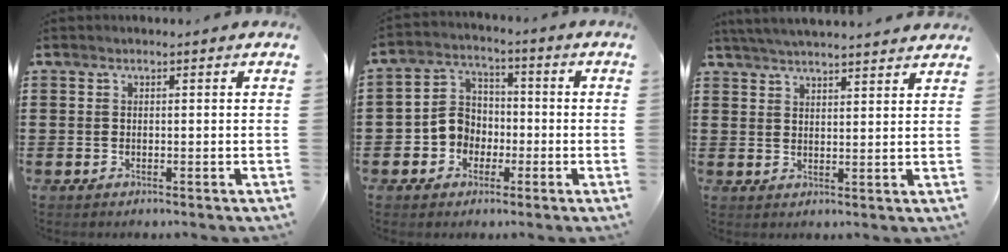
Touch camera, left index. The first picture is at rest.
{"total": 5.8, "force": [-1.7, 5.2, 1.7], "torque": [-0.060, 0.011, -0.039]}
{"total": 3.8, "force": [3.7, -0.4, 0.7], "torque": [-0.026, -0.012, 0.066]}